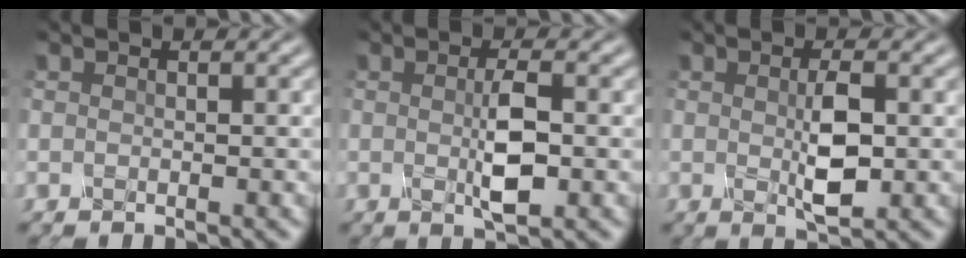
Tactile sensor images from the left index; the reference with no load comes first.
{"total": 2.7, "force": [0.0, 0.3, 2.7], "torque": [-0.064, -0.004, 0.008]}
{"total": 2.8, "force": [0.1, 0.6, 2.8], "torque": [-0.068, -0.003, 0.013]}